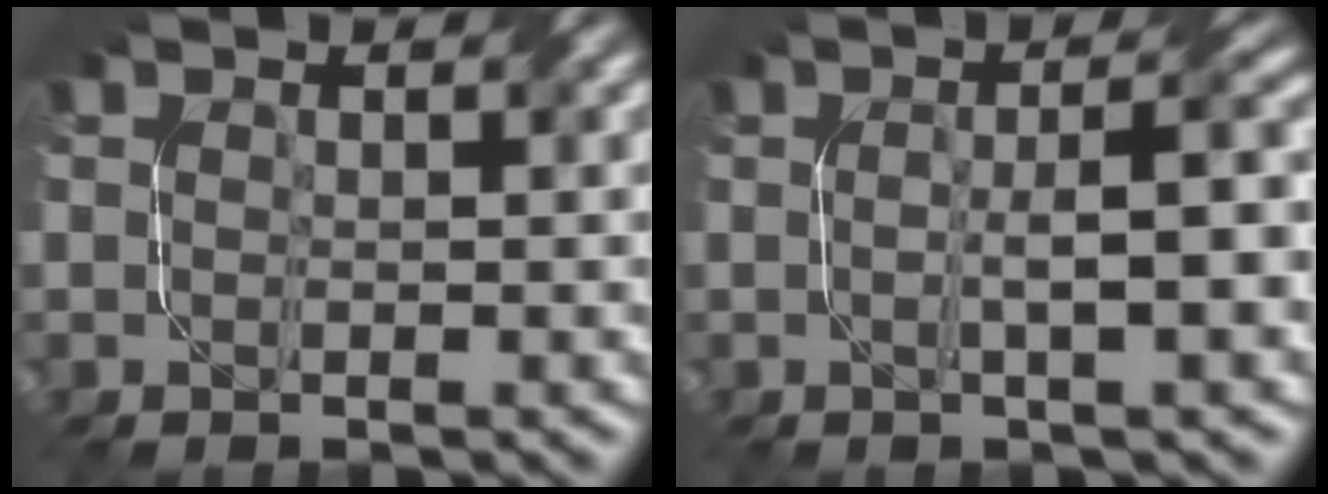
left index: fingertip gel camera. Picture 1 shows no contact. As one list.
[{"total": 4.5, "force": [-0.2, 0.8, 4.4], "torque": [-0.070, 0.009, -0.003]}]